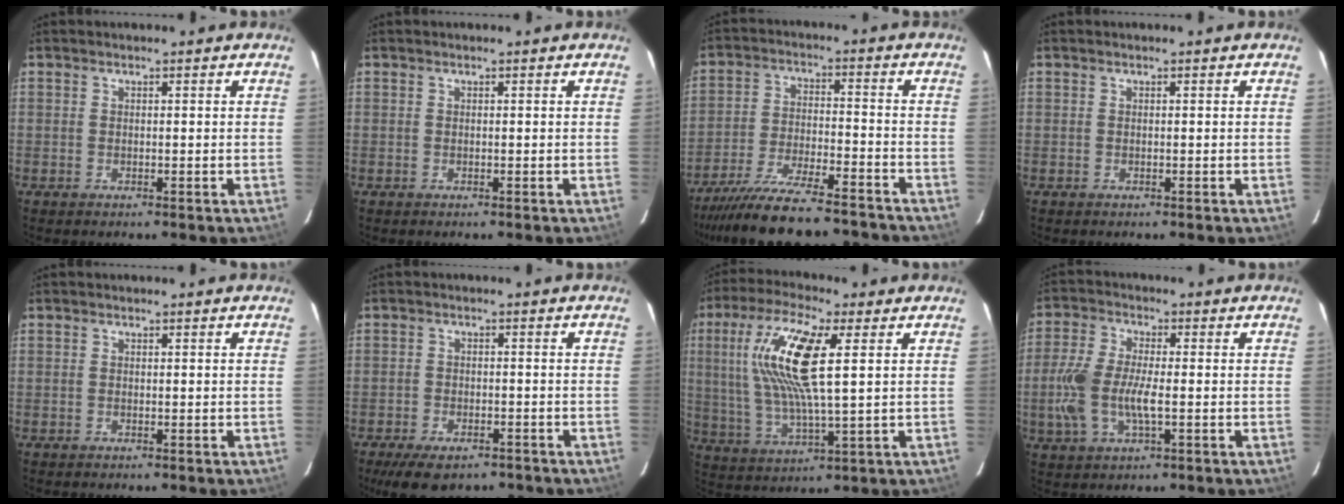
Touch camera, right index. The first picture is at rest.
{"total": 0.0}
{"total": 19.8, "force": [-17.5, 3.5, 8.5], "torque": [-0.168, -0.032, -0.266]}
{"total": 0.0}
{"total": 0.0}
{"total": 9.4, "force": [-7.1, 4.0, 4.8], "torque": [-0.108, -0.016, -0.105]}
{"total": 15.7, "force": [4.3, 3.8, 14.6], "torque": [-0.285, 0.008, 0.084]}
{"total": 9.7, "force": [-1.9, 3.8, 8.8], "torque": [-0.198, -0.001, -0.037]}